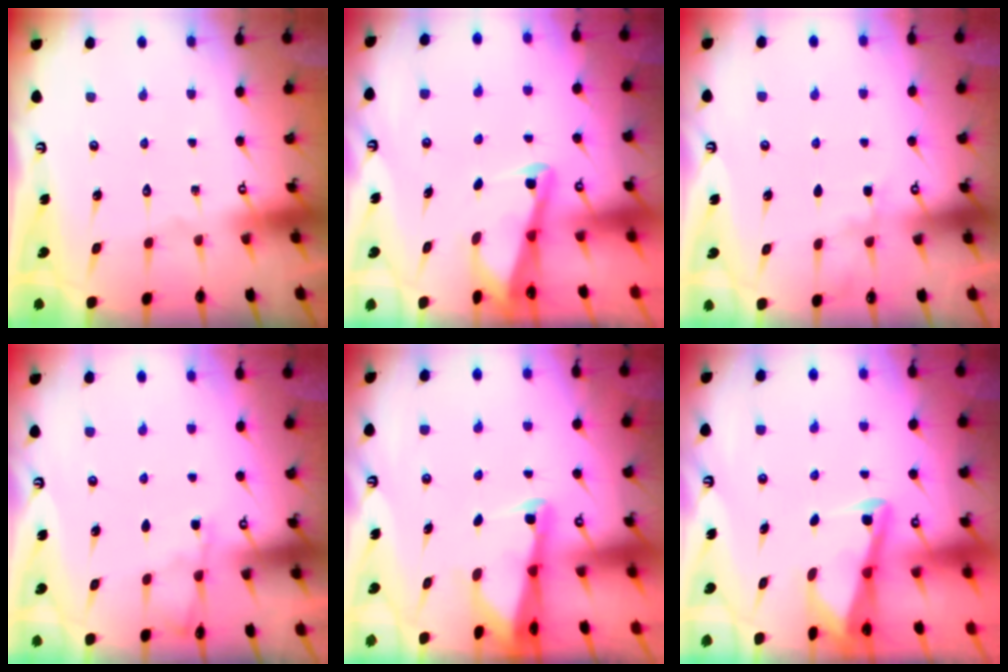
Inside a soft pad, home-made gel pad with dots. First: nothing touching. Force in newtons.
{"total": 2.9, "press": 2.9, "slide": 0.3}
{"total": 4.0, "press": 4.0, "slide": 0.5}
{"total": 2.6, "press": 2.5, "slide": 0.4}
{"total": 2.4, "press": 2.4, "slide": 0.2}
{"total": 3.0, "press": 3.0, "slide": 0.5}